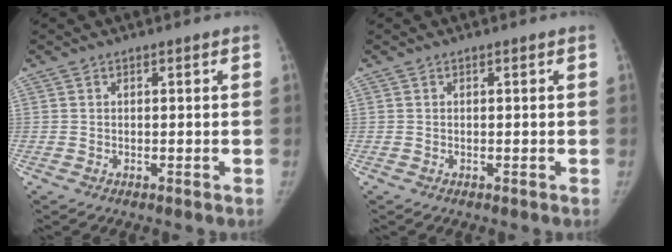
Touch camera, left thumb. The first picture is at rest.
{"total": 0.0}